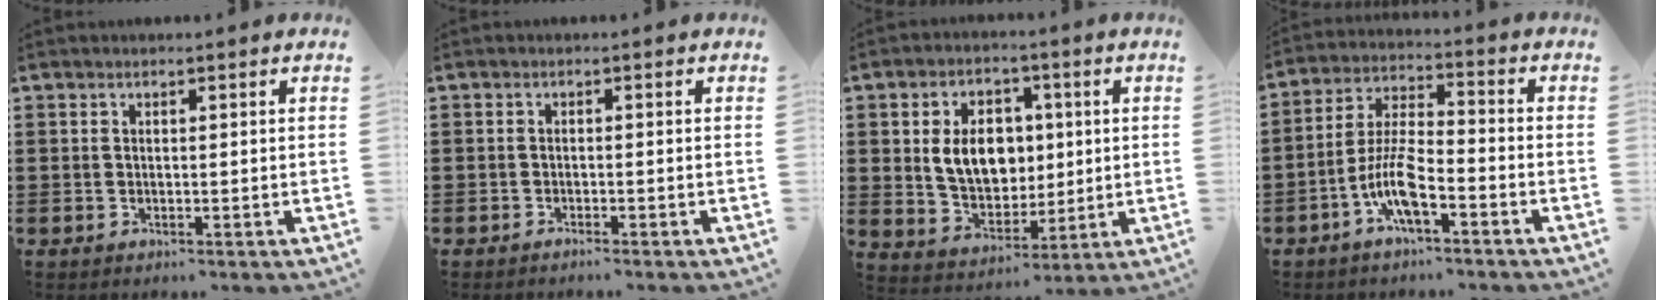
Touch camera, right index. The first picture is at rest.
{"total": 1.0, "force": [-1.0, -0.1, 0.1], "torque": [-0.005, -0.003, -0.020]}
{"total": 8.7, "force": [1.2, 6.4, 5.8], "torque": [-0.113, 0.009, 0.017]}
{"total": 8.2, "force": [-4.1, 2.3, 6.7], "torque": [-0.158, -0.007, -0.083]}